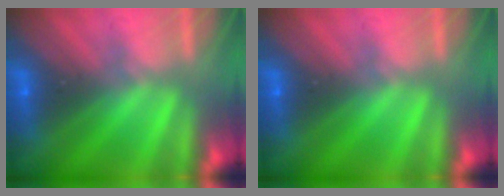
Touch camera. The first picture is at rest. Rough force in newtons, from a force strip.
{"total": 0.0}